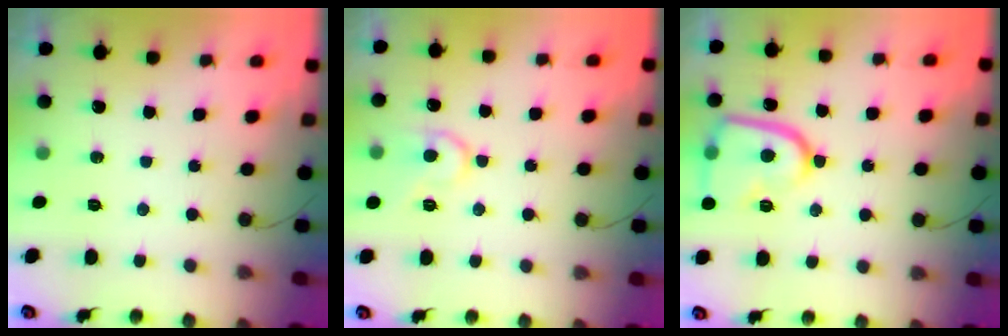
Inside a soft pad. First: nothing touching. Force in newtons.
{"total": 10.1, "press": 10.1, "slide": 0.9}
{"total": 14.7, "press": 14.6, "slide": 1.3}